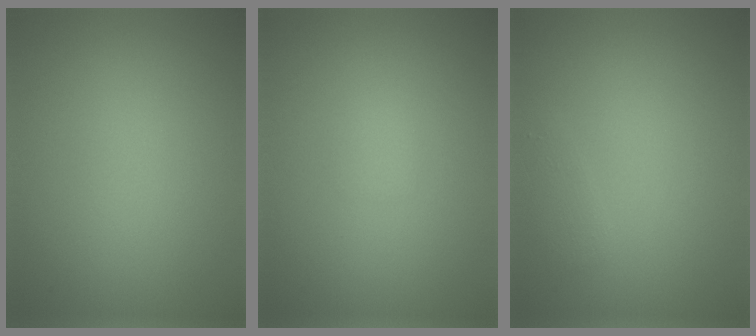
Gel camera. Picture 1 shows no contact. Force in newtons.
{"total": 0.5, "press": 0.5, "slide": 0.0}
{"total": 0.8, "press": 0.8, "slide": 0.1}